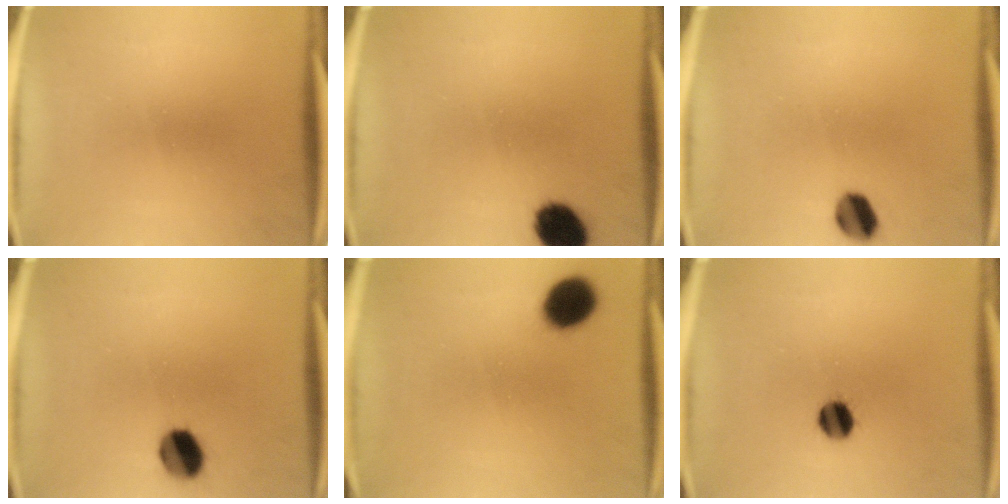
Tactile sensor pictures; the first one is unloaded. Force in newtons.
{"total": 8.9}
{"total": 5.6}
{"total": 7.5}
{"total": 9.1}
{"total": 5.3}